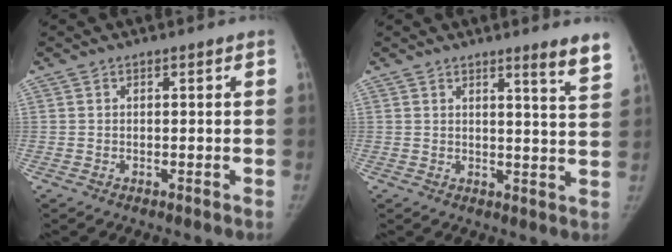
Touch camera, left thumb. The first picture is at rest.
{"total": 5.8, "force": [4.3, -0.2, 3.8], "torque": [-0.044, -0.037, 0.049]}